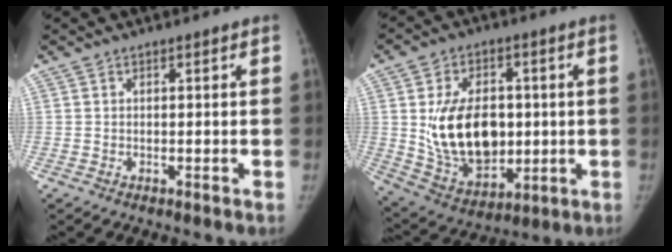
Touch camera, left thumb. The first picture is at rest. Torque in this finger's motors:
{"motor_torque": [1.41, 1.94, 1.22, -1.07, 0.58]}